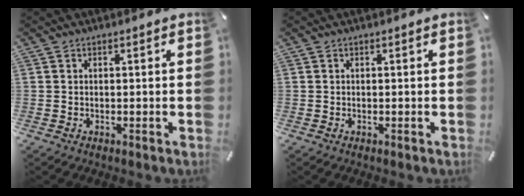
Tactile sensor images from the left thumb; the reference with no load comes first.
{"total": 0.0}